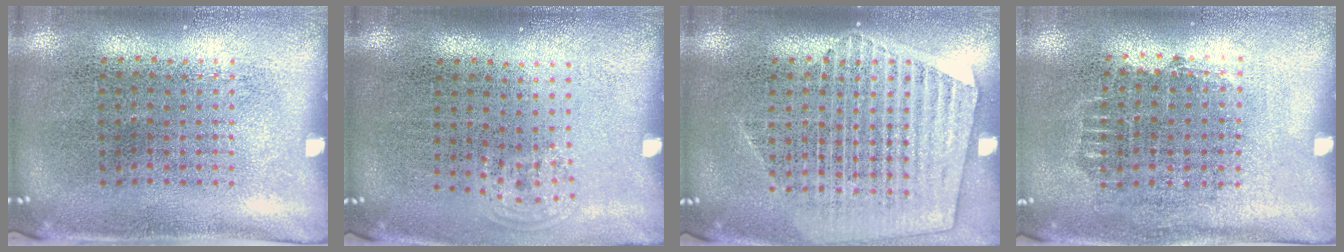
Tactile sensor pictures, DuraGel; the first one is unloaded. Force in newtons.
{"total": 0.8, "press": 0.6, "slide": 0.5}
{"total": 1.6, "press": 1.4, "slide": 0.6}
{"total": 0.7, "press": 0.6, "slide": 0.3}